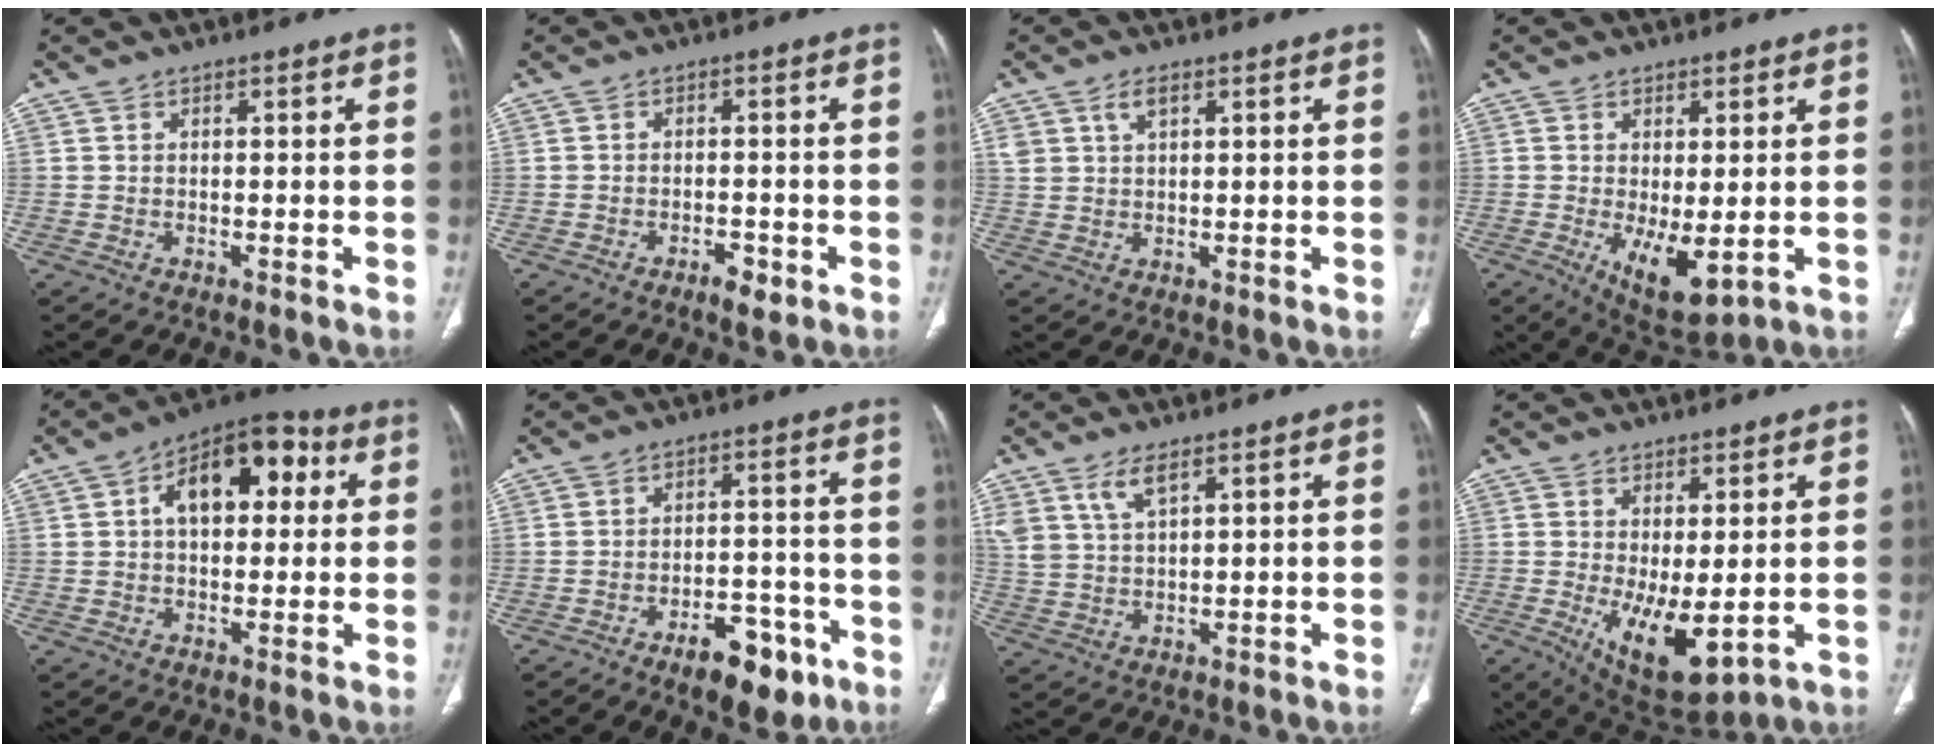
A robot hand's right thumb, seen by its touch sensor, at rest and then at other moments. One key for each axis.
{"total": 3.3, "fx": -1.9, "fy": 1.4, "fz": 2.3, "tx": -0.029, "ty": 0.006, "tz": -0.027}
{"total": 3.2, "fx": 1.7, "fy": 1.7, "fz": 2.1, "tx": -0.036, "ty": -0.005, "tz": 0.039}
{"total": 8.6, "fx": -1.7, "fy": 3.7, "fz": 7.6, "tx": -0.120, "ty": -0.024, "tz": -0.012}
{"total": 14.4, "fx": 3.3, "fy": 8.3, "fz": 11.3, "tx": -0.140, "ty": 0.028, "tz": 0.043}
{"total": 10.6, "fx": -6.1, "fy": 5.1, "fz": 7.0, "tx": -0.071, "ty": 0.035, "tz": -0.084}
{"total": 5.8, "fx": 3.6, "fy": 2.4, "fz": 3.8, "tx": -0.076, "ty": -0.012, "tz": 0.079}
{"total": 11.0, "fx": -1.8, "fy": 4.8, "fz": 9.8, "tx": -0.156, "ty": -0.024, "tz": -0.006}